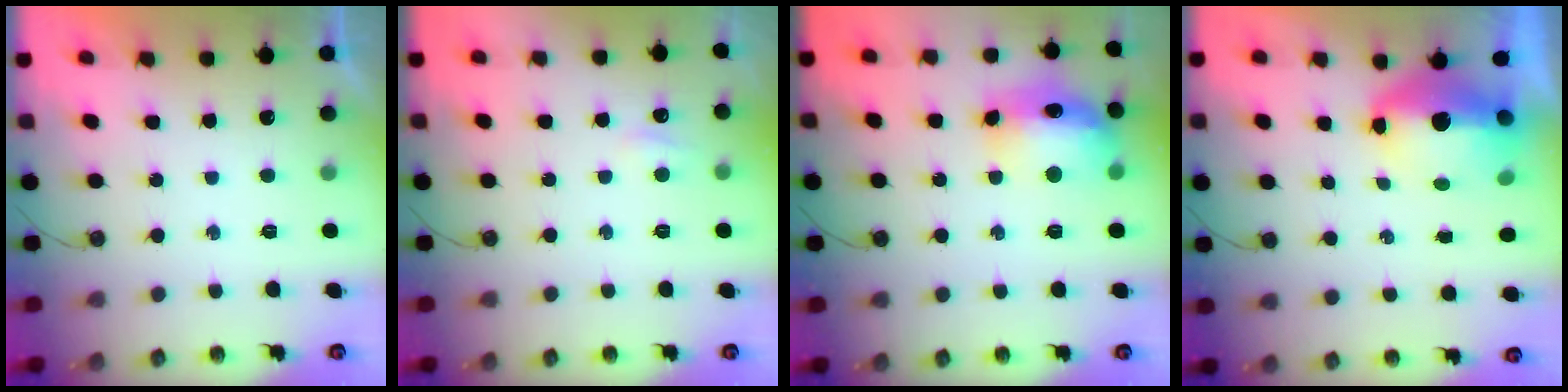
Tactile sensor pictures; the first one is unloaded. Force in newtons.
{"total": 3.7, "press": 3.7, "slide": 0.5}
{"total": 14.4, "press": 14.3, "slide": 1.1}
{"total": 11.2, "press": 11.1, "slide": 2.0}